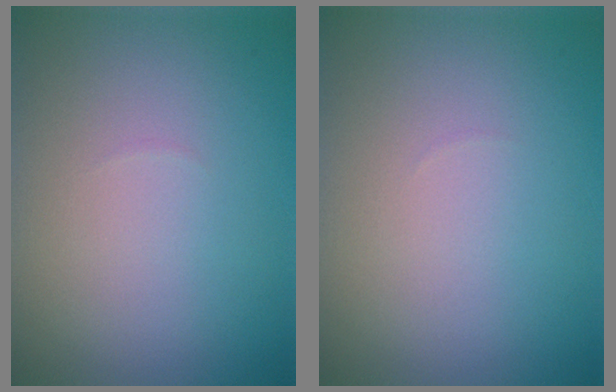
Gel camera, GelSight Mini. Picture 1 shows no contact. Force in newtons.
{"total": 0.0}